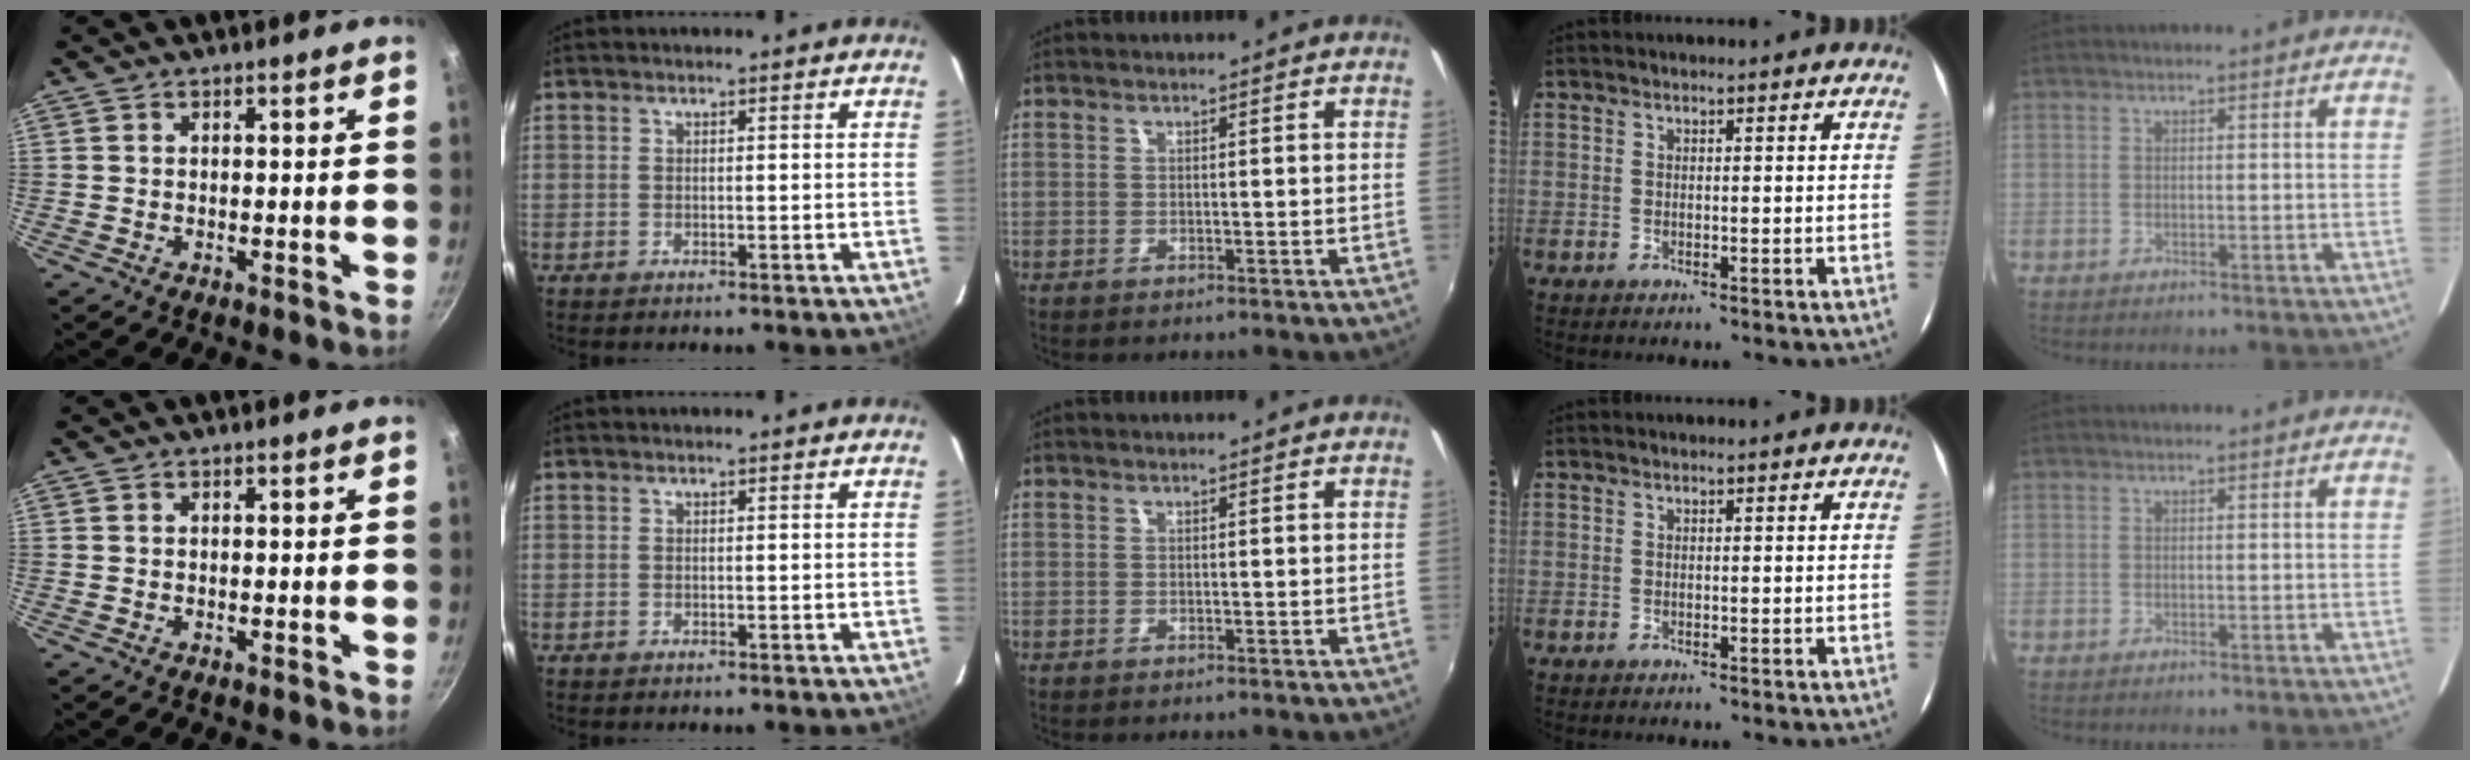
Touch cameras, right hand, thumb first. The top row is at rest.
{}